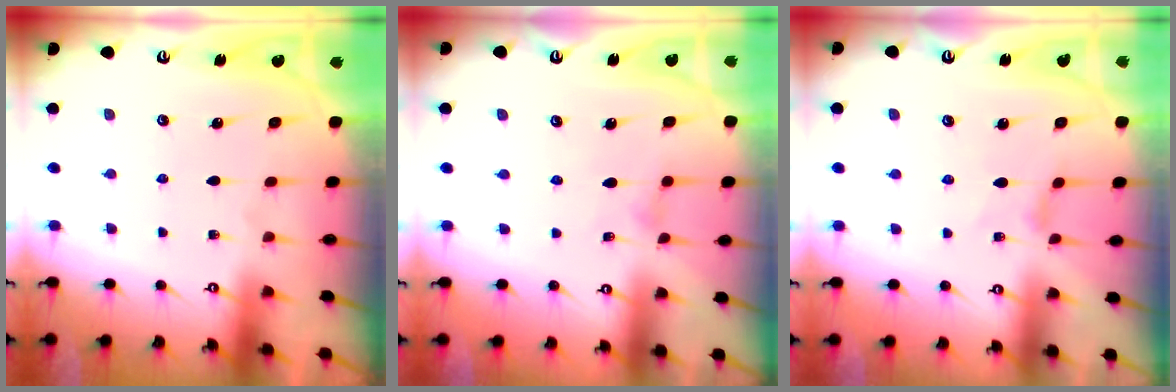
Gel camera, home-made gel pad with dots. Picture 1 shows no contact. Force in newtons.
{"total": 0.6, "press": 0.5, "slide": 0.2}
{"total": 0.9, "press": 0.8, "slide": 0.4}